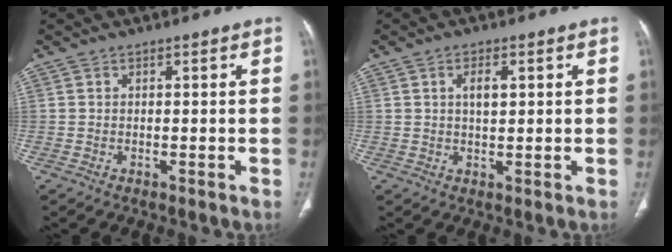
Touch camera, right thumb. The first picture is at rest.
{"total": 3.5, "force": [1.1, 1.5, 3.0], "torque": [-0.051, -0.002, 0.020]}